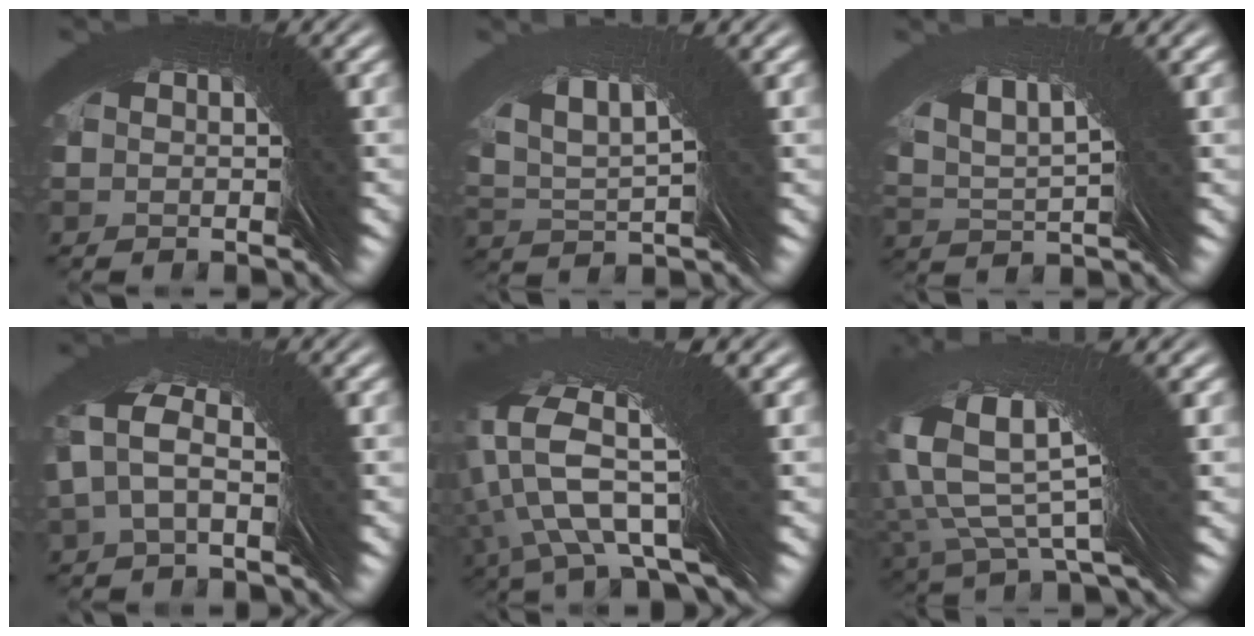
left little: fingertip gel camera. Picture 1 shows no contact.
{"total": 5.6, "force": [4.8, -2.9, 0.8], "torque": [-0.003, 0.046, 0.065]}
{"total": 6.2, "force": [5.2, -3.4, 0.5], "torque": [0.004, 0.049, 0.070]}
{"total": 2.4, "force": [1.9, -1.3, -0.7], "torque": [-0.009, 0.030, 0.025]}
{"total": 5.1, "force": [2.2, -1.4, 4.3], "torque": [-0.047, 0.054, 0.017]}
{"total": 6.8, "force": [5.2, -2.3, 3.8], "torque": [-0.058, 0.084, 0.058]}